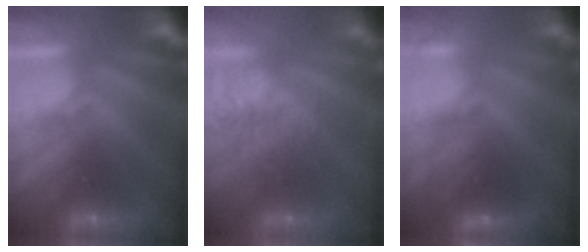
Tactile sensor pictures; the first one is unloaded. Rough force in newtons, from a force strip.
{"total": 7.7}
{"total": 2.7}